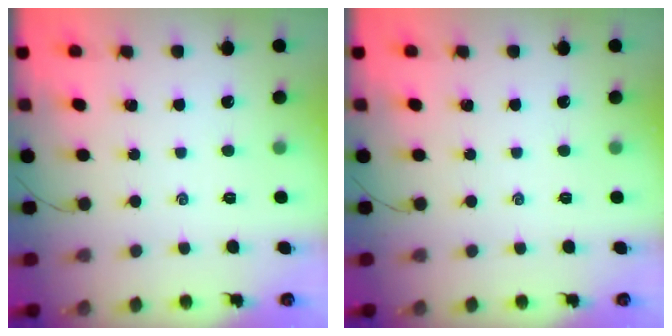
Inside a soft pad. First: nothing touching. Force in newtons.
{"total": 0.0}